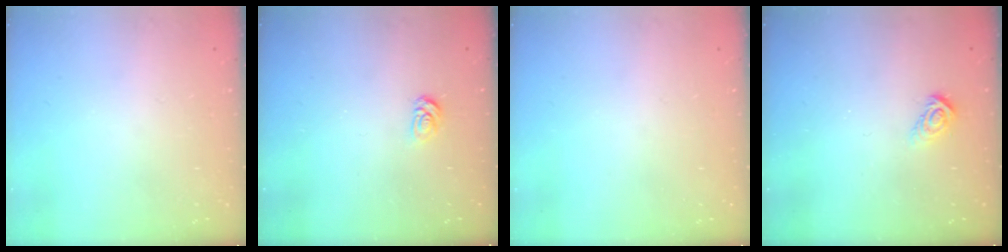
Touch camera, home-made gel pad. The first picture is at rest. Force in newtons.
{"total": 3.7, "press": 3.6, "slide": 0.4}
{"total": 0.0}
{"total": 5.0, "press": 5.0, "slide": 0.2}